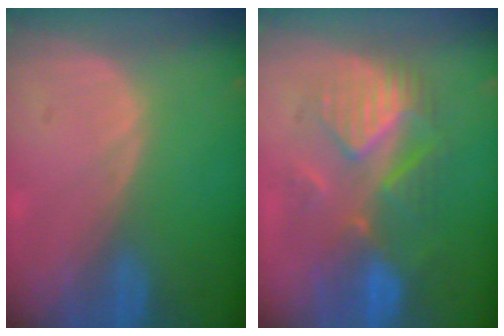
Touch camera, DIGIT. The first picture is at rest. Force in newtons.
{"total": 8.6, "press": 8.6, "slide": 0.3}